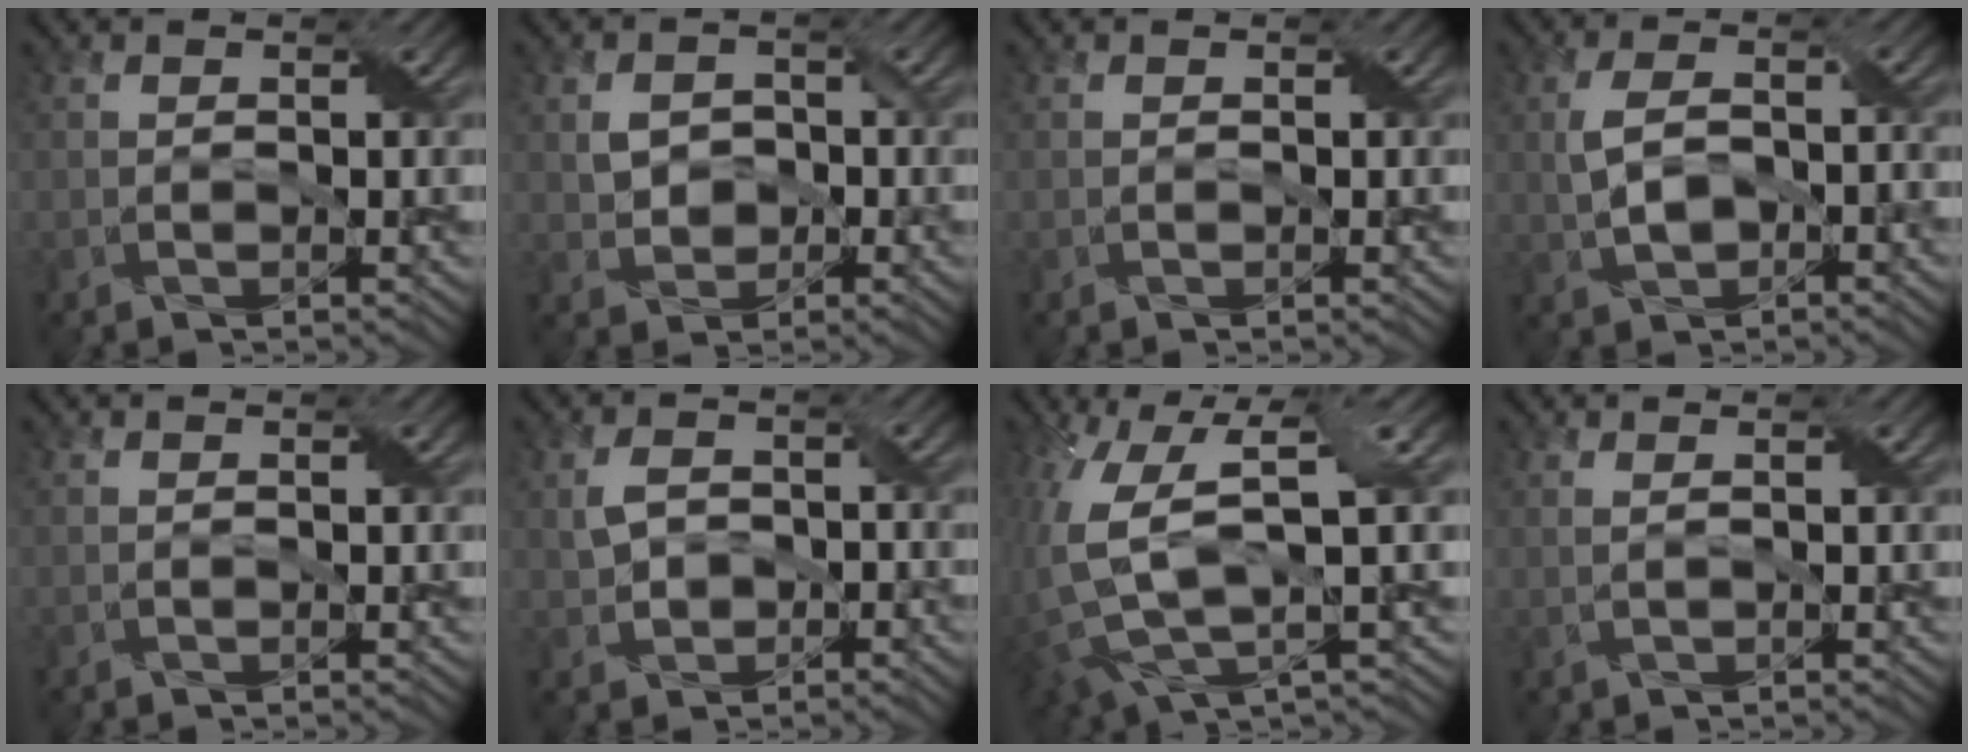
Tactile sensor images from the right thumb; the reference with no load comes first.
{"total": 2.7, "force": [0.0, 2.4, 1.2], "torque": [-0.029, -0.001, 0.001]}
{"total": 0.0}
{"total": 4.9, "force": [-0.6, 2.7, 4.0], "torque": [-0.088, 0.002, -0.008]}
{"total": 0.0}
{"total": 3.0, "force": [-0.2, 2.4, 1.8], "torque": [-0.039, 0.003, -0.004]}
{"total": 11.4, "force": [-0.4, 4.5, 10.4], "torque": [-0.253, -0.023, 0.002]}
{"total": 0.9, "force": [0.4, 0.3, 0.8], "torque": [-0.016, 0.005, 0.001]}